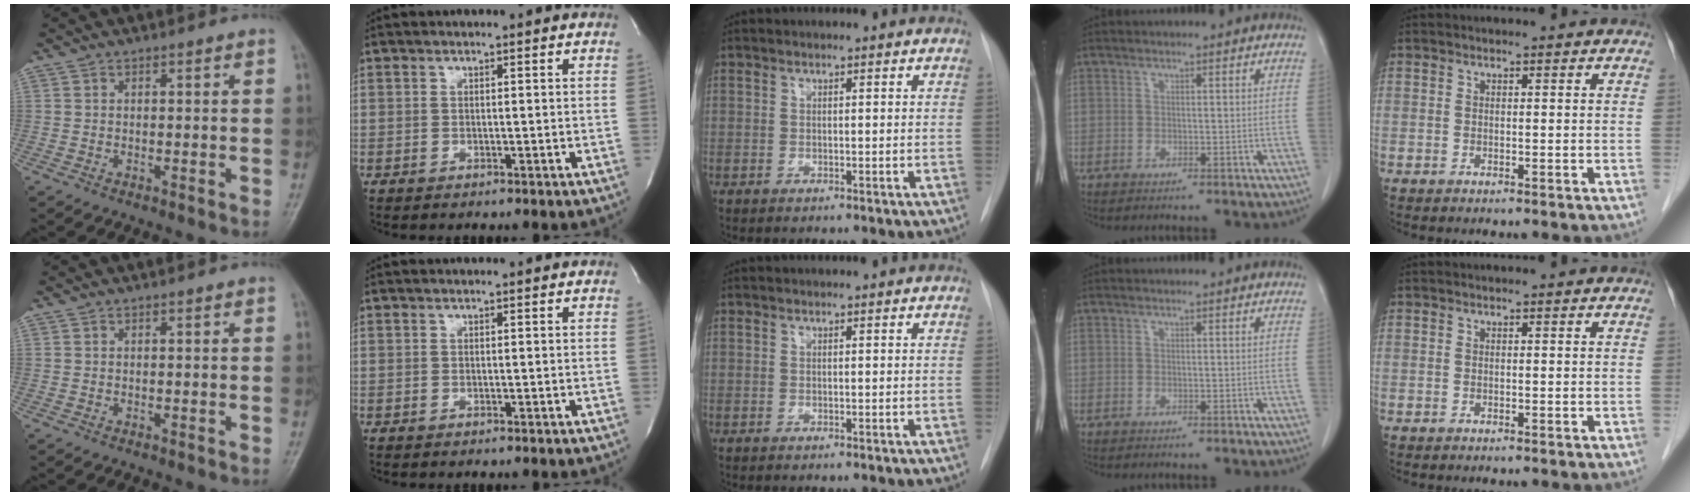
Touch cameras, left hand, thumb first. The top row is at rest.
{}